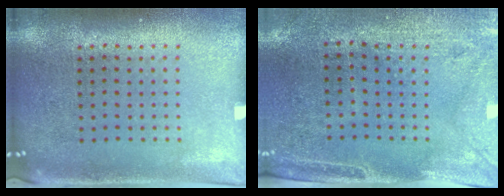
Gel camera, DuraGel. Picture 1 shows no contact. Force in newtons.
{"total": 2.9, "press": 2.4, "slide": 1.5}